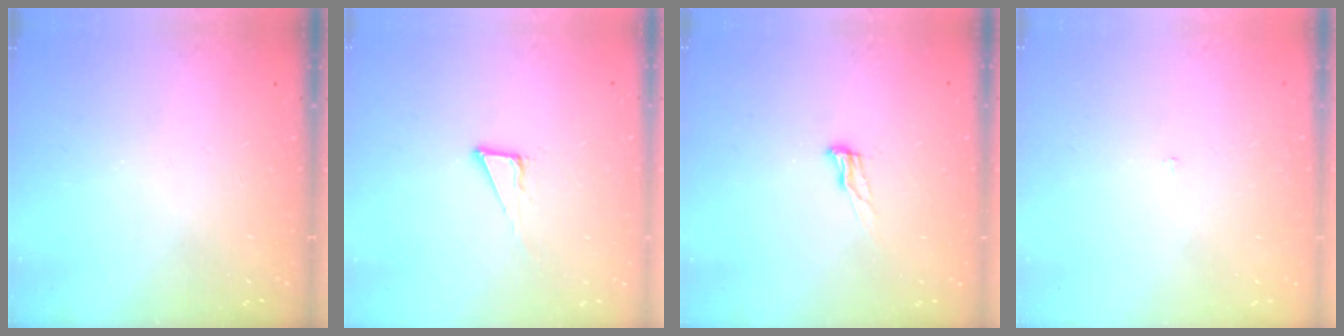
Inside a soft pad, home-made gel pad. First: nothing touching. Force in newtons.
{"total": 3.9, "press": 3.9, "slide": 0.2}
{"total": 8.0, "press": 7.7, "slide": 2.0}
{"total": 1.9, "press": 1.9, "slide": 0.1}